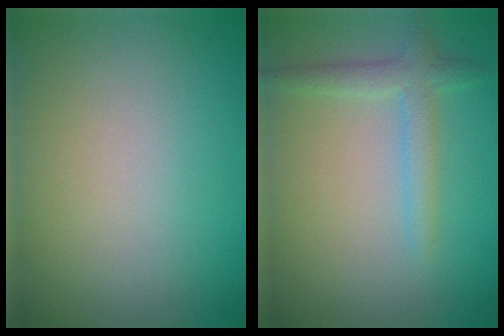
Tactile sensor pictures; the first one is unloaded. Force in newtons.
{"total": 2.4, "press": 2.4, "slide": 0.1}